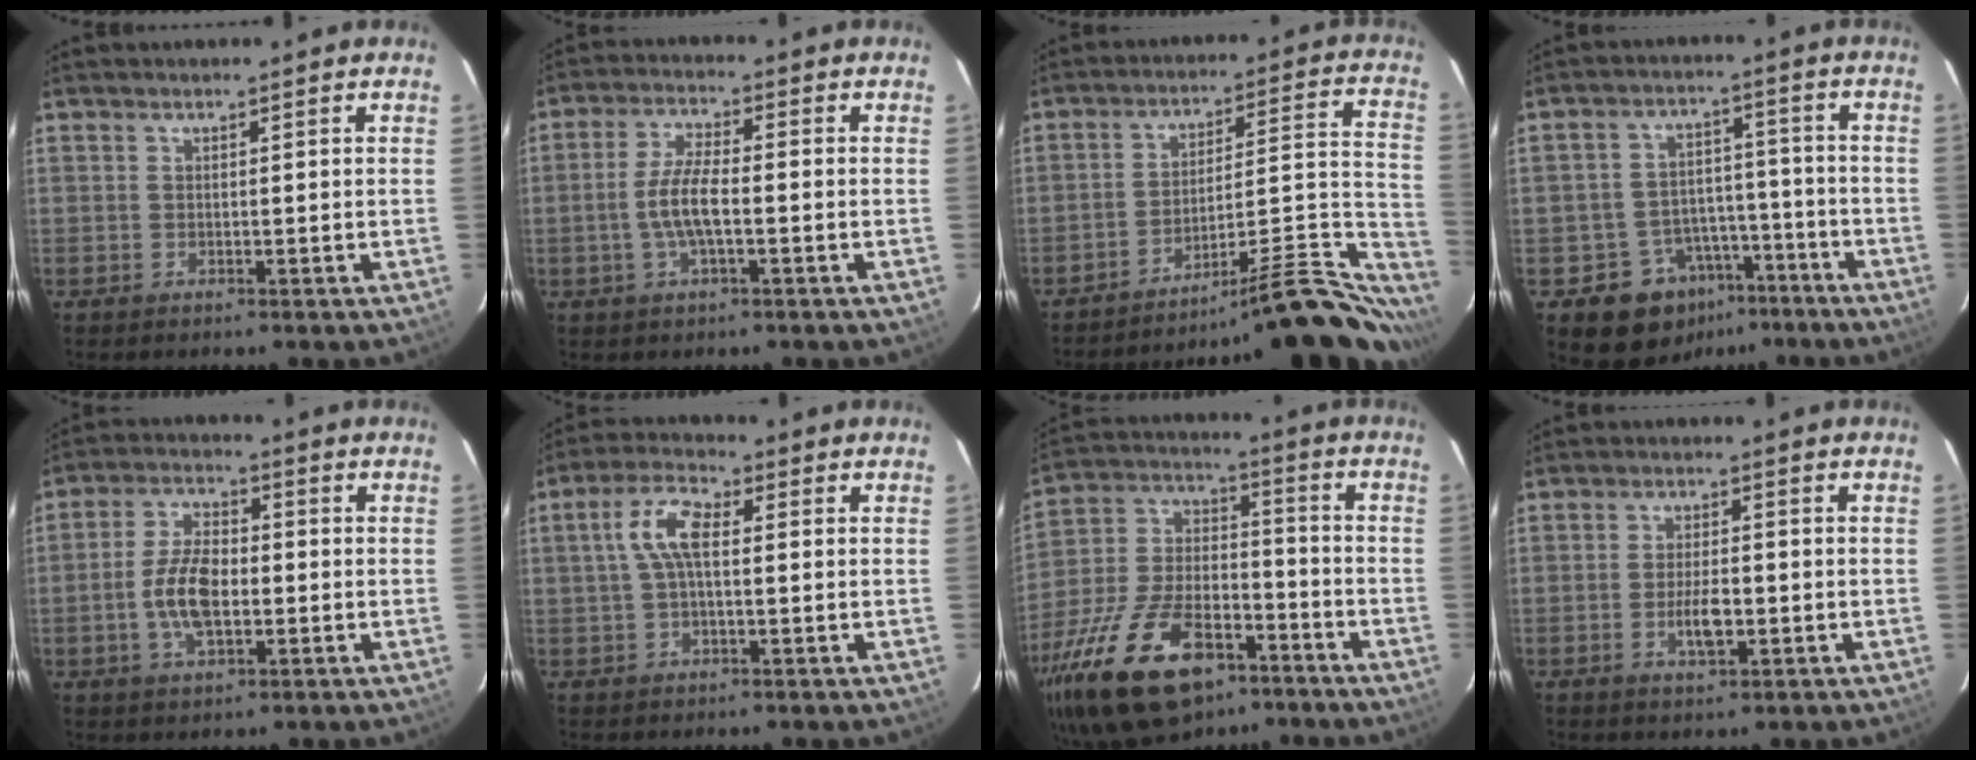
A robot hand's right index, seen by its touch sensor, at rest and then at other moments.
{"total": 6.5, "force": [-1.5, 1.8, 6.1], "torque": [-0.125, 0.003, -0.029]}
{"total": 22.6, "force": [-19.0, 1.9, 12.1], "torque": [-0.132, 0.006, -0.275]}
{"total": 11.0, "force": [-6.6, 8.4, 2.8], "torque": [-0.062, 0.037, -0.079]}
{"total": 3.7, "force": [-1.8, 1.0, 3.1], "torque": [-0.070, 0.008, -0.037]}
{"total": 6.9, "force": [0.6, 2.9, 6.2], "torque": [-0.128, 0.019, 0.011]}
{"total": 26.2, "force": [-15.4, 13.4, 16.5], "torque": [-0.343, -0.011, -0.253]}
{"total": 4.9, "force": [-1.5, 2.0, 4.2], "torque": [-0.082, -0.002, -0.025]}